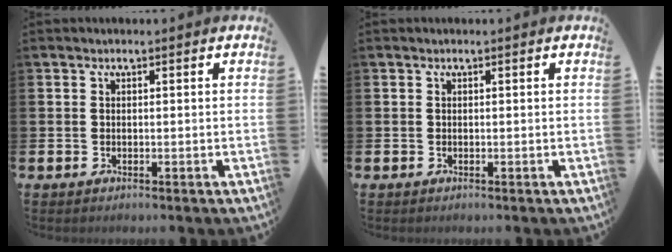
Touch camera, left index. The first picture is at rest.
{"total": 0.0}